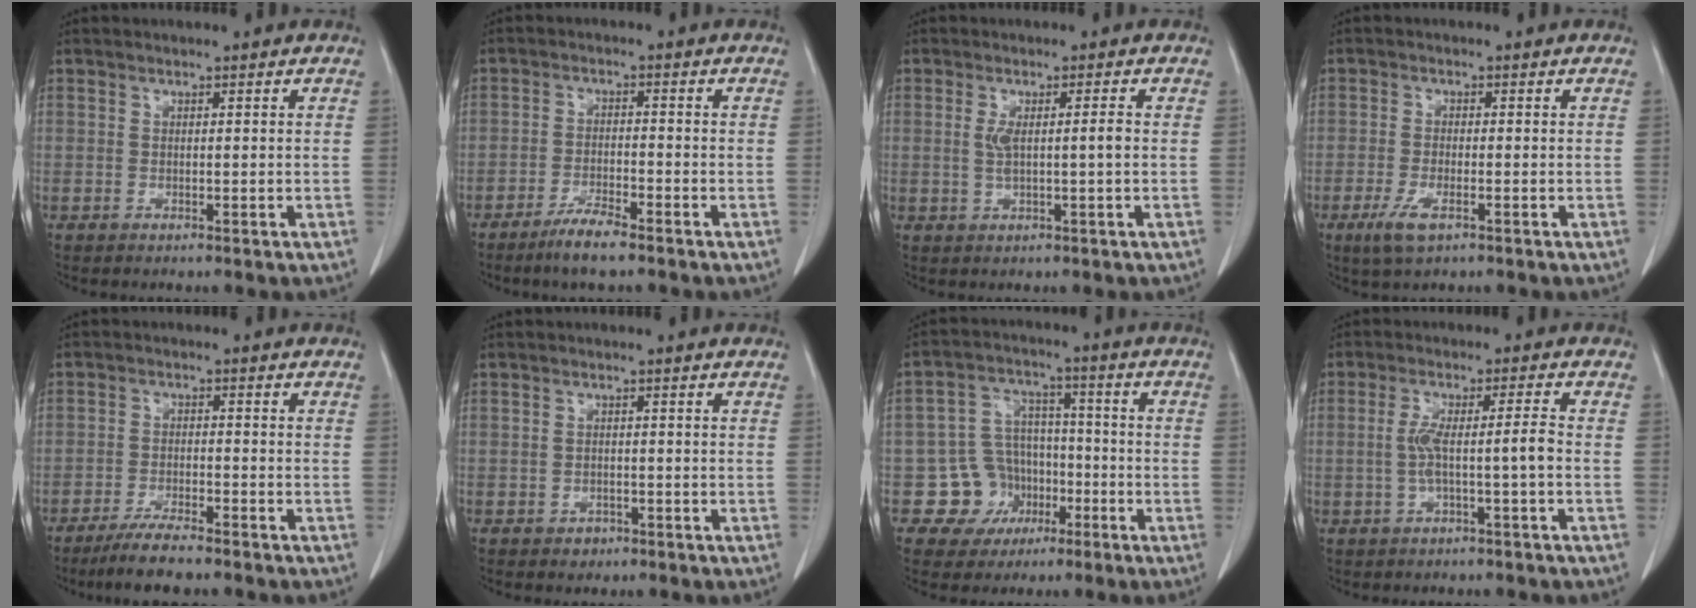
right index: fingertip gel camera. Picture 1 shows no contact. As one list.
[{"total": 4.7, "force": [-3.6, 0.1, 3.0], "torque": [-0.061, -0.009, -0.069]}, {"total": 3.4, "force": [0.1, 0.1, 3.4], "torque": [-0.068, 0.003, 0.005]}, {"total": 4.1, "force": [-2.1, 1.1, 3.3], "torque": [-0.074, -0.007, -0.035]}, {"total": 5.7, "force": [-4.7, 0.3, 3.2], "torque": [-0.059, -0.016, -0.087]}, {"total": 1.5, "force": [-0.8, 1.2, 0.4], "torque": [-0.005, 0.004, -0.007]}, {"total": 8.7, "force": [-3.3, 8.0, 1.3], "torque": [-0.011, 0.025, -0.043]}, {"total": 5.1, "force": [-1.1, -0.3, 4.9], "torque": [-0.098, 0.018, -0.016]}]